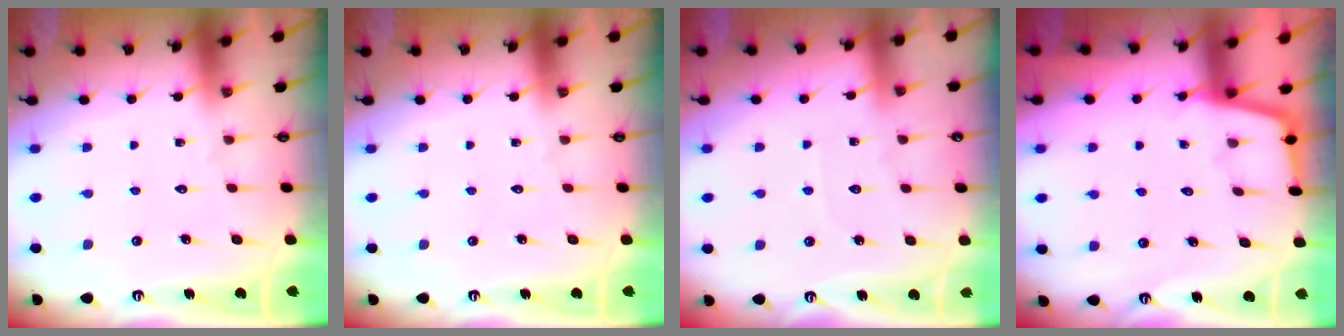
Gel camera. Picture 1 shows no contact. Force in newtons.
{"total": 0.0}
{"total": 2.1, "press": 2.1, "slide": 0.4}
{"total": 2.1, "press": 2.1, "slide": 0.4}